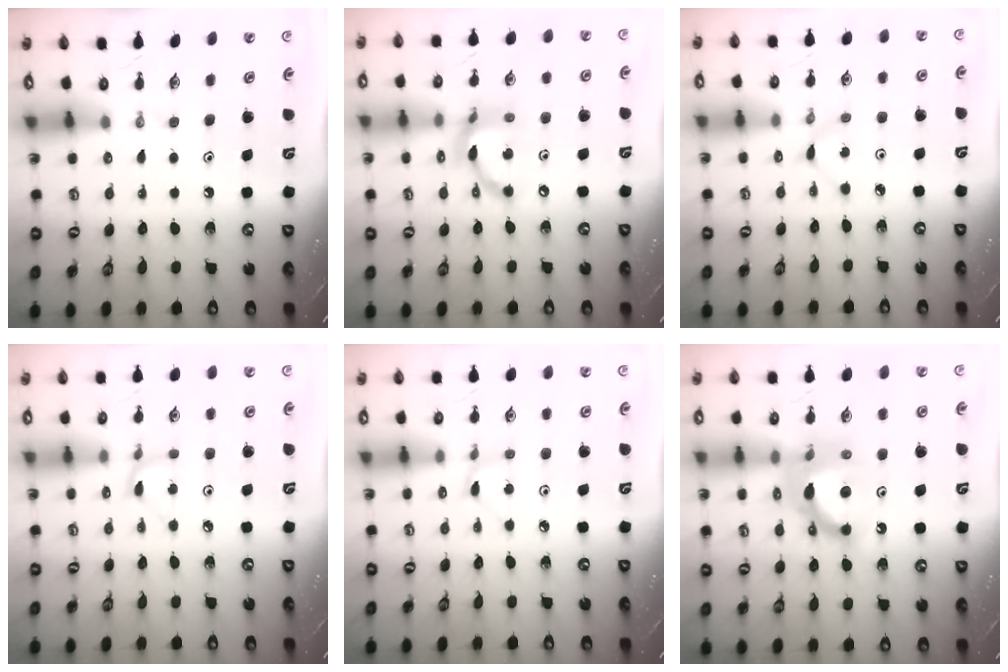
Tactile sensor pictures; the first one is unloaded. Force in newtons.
{"total": 11.8, "press": 11.8, "slide": 0.7}
{"total": 2.6, "press": 2.6, "slide": 0.3}
{"total": 2.0, "press": 2.0, "slide": 0.2}
{"total": 1.4, "press": 1.4, "slide": 0.2}
{"total": 12.4, "press": 12.3, "slide": 1.8}